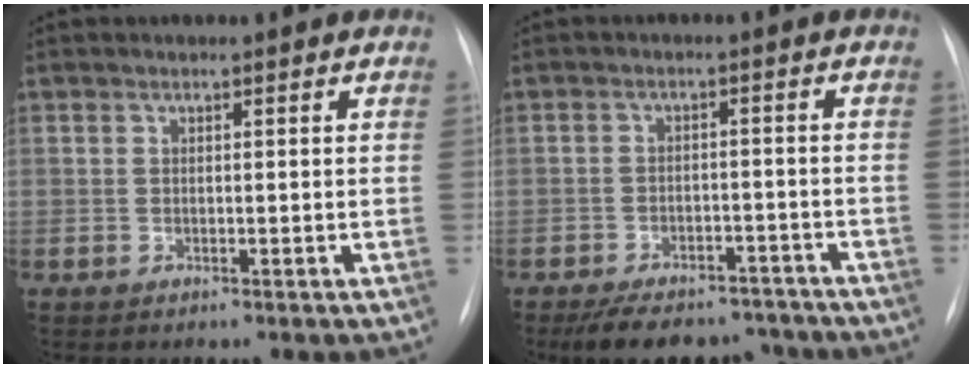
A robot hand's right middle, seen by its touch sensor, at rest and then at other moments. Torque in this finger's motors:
{"motor_torque": [0.70, -0.71, 0.07, 0.02]}